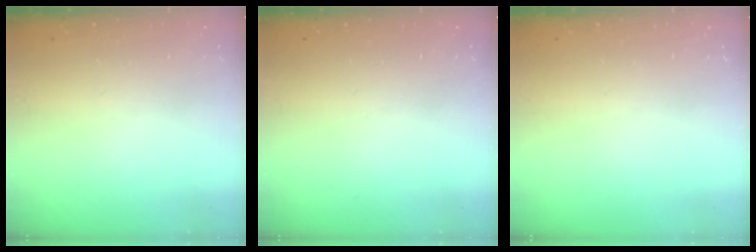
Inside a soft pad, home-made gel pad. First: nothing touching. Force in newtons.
{"total": 0.0}
{"total": 0.0}